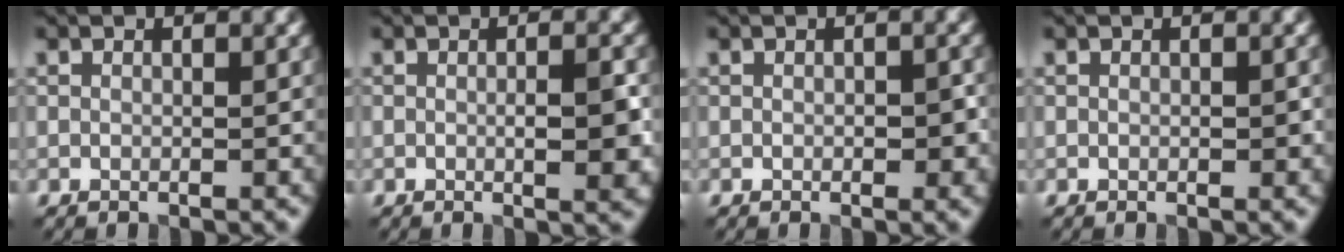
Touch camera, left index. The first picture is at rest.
{"total": 3.1, "force": [-0.3, 0.6, 3.0], "torque": [-0.047, -0.002, -0.002]}
{"total": 1.6, "force": [-0.2, 0.8, 1.4], "torque": [-0.015, 0.001, -0.003]}
{"total": 0.6, "force": [-0.1, 0.3, 0.5], "torque": [-0.009, 0.001, 0.000]}